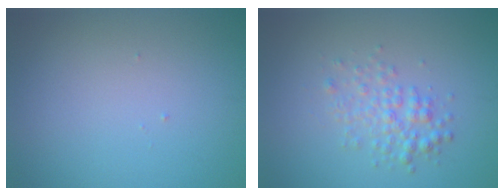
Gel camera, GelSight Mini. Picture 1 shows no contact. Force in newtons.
{"total": 2.5, "press": 2.5, "slide": 0.0}